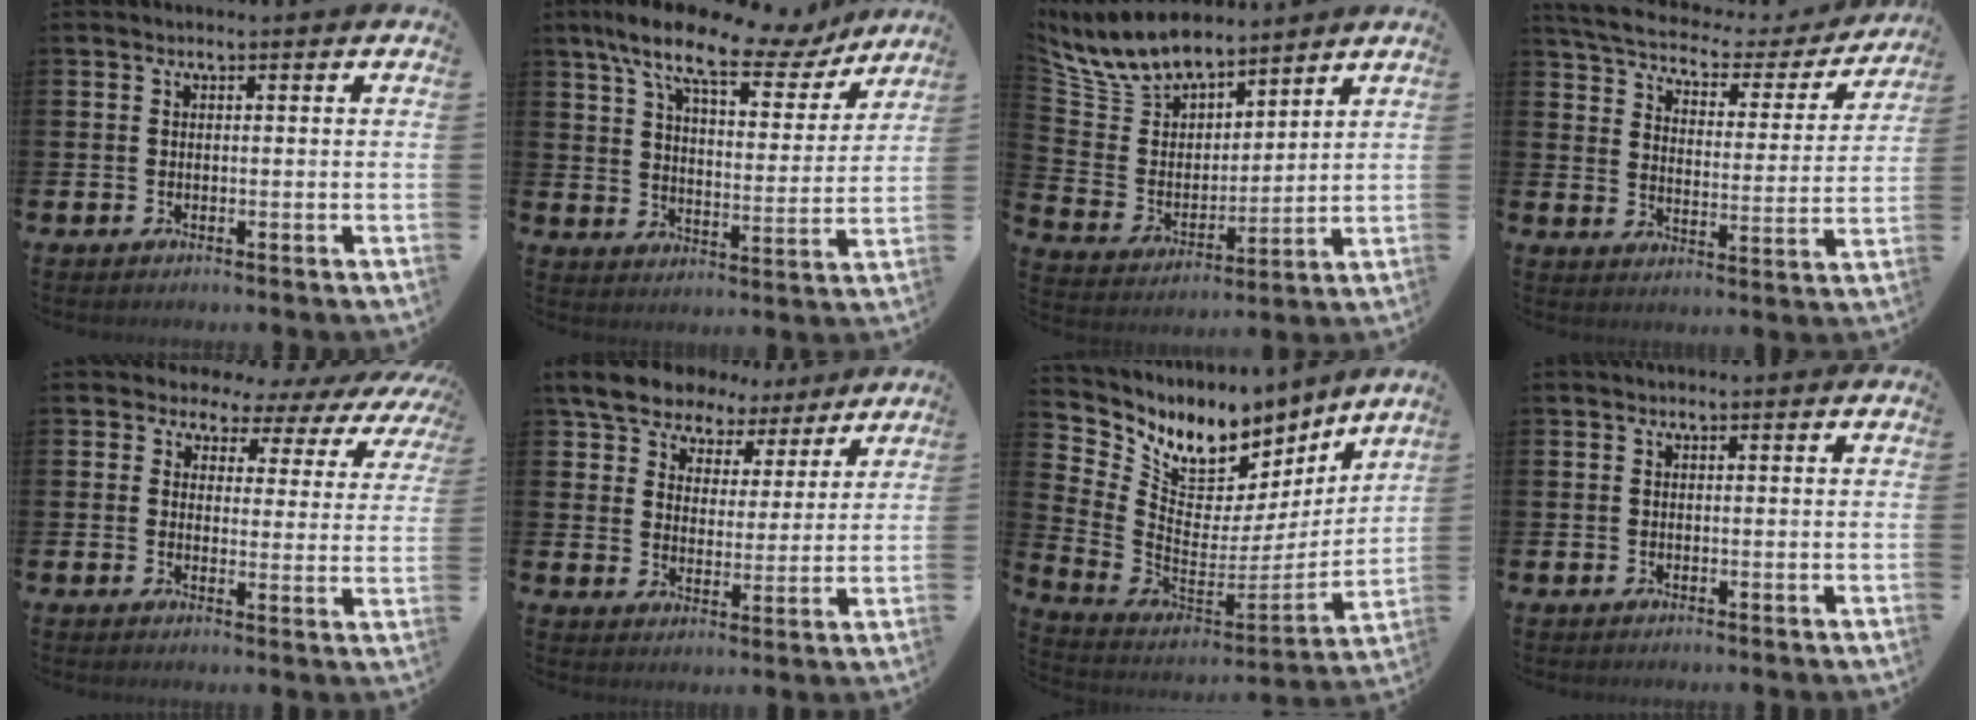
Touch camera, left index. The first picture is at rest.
{"total": 11.8, "force": [9.0, 4.0, 6.6], "torque": [-0.135, -0.048, 0.149]}
{"total": 9.0, "force": [8.2, 3.1, 2.0], "torque": [-0.091, -0.048, 0.154]}
{"total": 5.3, "force": [4.7, 1.4, 1.9], "torque": [-0.066, -0.034, 0.073]}
{"total": 3.1, "force": [2.2, 2.2, 0.1], "torque": [-0.021, -0.025, 0.030]}
{"total": 7.8, "force": [6.9, 3.5, 1.0], "torque": [-0.051, -0.037, 0.124]}
{"total": 9.4, "force": [7.3, 5.2, 2.8], "torque": [-0.093, -0.055, 0.132]}
{"total": 0.0}